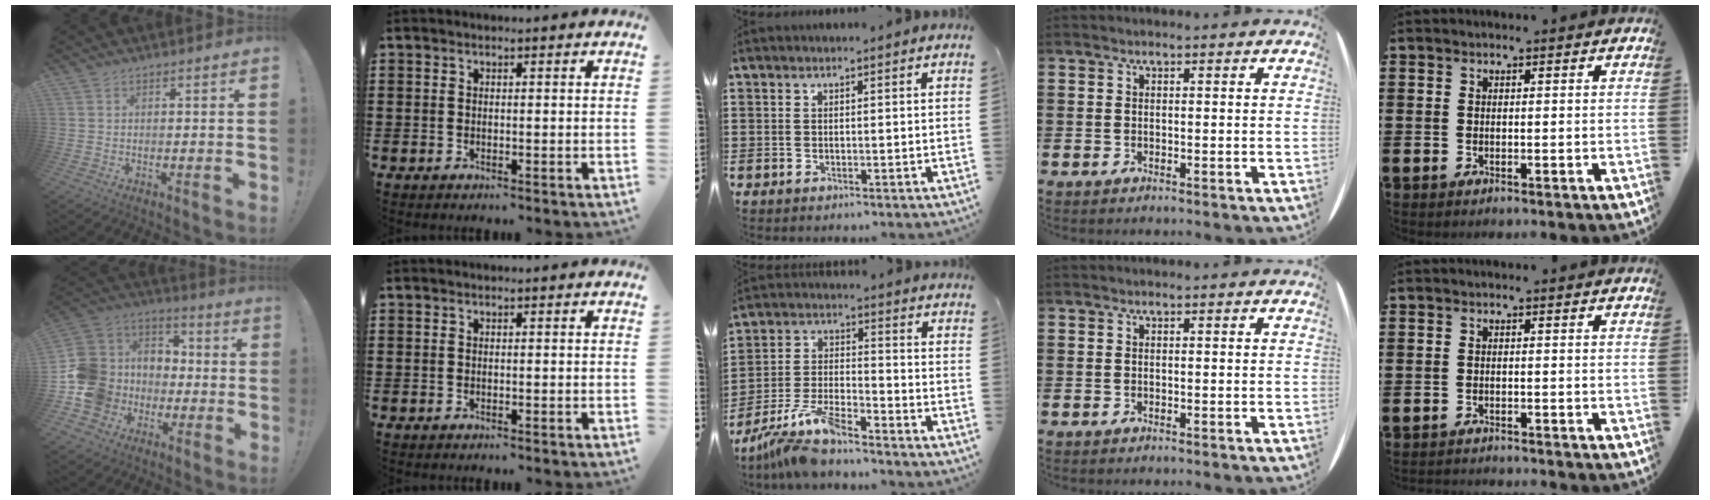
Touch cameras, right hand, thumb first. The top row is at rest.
{"thumb": {"total": 17.2, "force": [-4.5, 15.4, 6.2], "torque": [-0.117, 0.027, -0.047]}, "middle": {"total": 11.0, "force": [-9.7, -0.1, 5.3], "torque": [-0.125, -0.008, -0.200]}, "little": {"total": 1.0, "force": [-1.0, -0.1, -0.1], "torque": [-0.001, 0.000, -0.021]}}